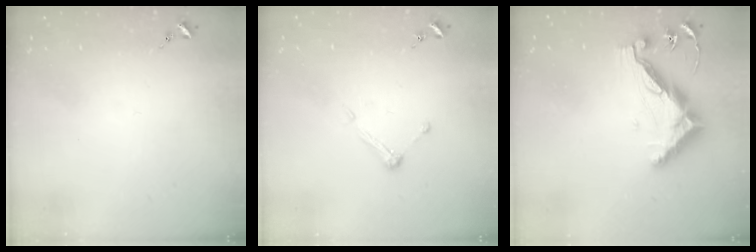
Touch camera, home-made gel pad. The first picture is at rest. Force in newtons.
{"total": 5.7, "press": 5.7, "slide": 0.4}
{"total": 12.7, "press": 12.7, "slide": 0.5}